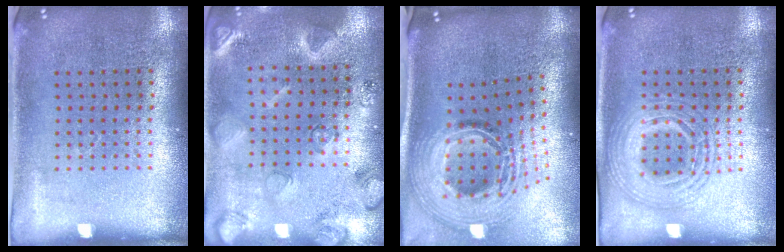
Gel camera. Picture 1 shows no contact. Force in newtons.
{"total": 2.3, "press": 2.3, "slide": 0.1}
{"total": 2.9, "press": 2.0, "slide": 2.1}
{"total": 2.4, "press": 2.4, "slide": 0.2}